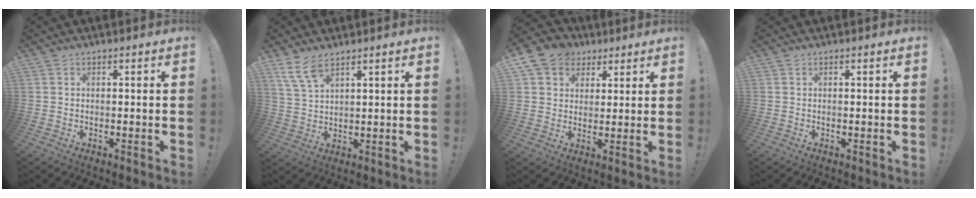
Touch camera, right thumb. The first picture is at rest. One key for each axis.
{"total": 6.9, "fx": 5.1, "fy": 2.2, "fz": 4.1, "tx": -0.082, "ty": -0.022, "tz": 0.098}
{"total": 9.5, "fx": 4.2, "fy": 8.0, "fz": 2.9, "tx": -0.049, "ty": -0.015, "tz": 0.089}
{"total": 0.0}